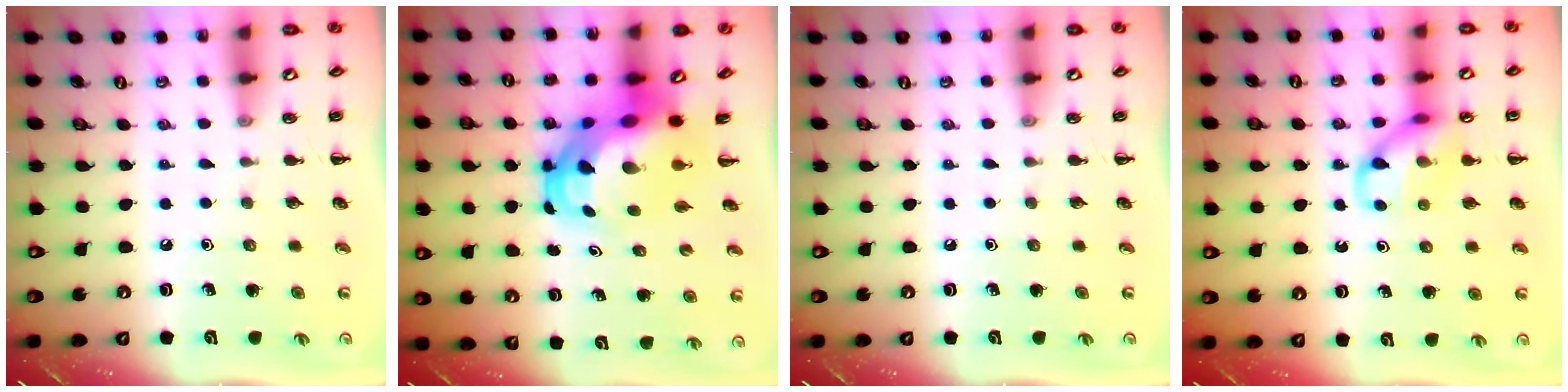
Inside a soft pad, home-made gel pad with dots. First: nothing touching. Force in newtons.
{"total": 10.2, "press": 9.8, "slide": 2.6}
{"total": 0.0}
{"total": 11.1, "press": 11.0, "slide": 1.7}